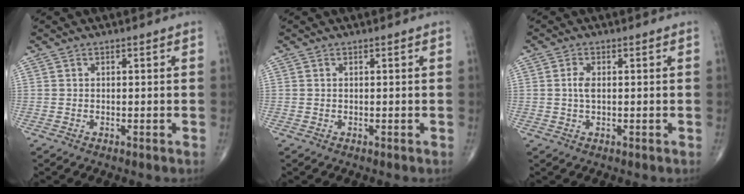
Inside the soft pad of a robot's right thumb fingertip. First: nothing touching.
{"total": 0.0}
{"total": 2.3, "force": [0.2, 1.1, 2.0], "torque": [-0.045, 0.002, 0.002]}